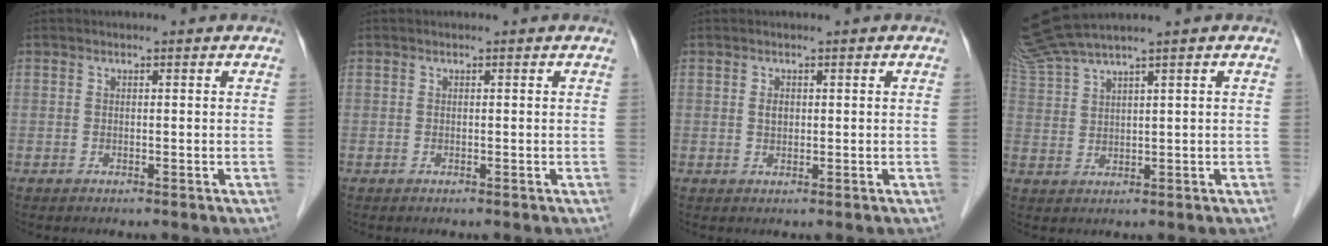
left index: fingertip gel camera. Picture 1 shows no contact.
{"total": 0.0}
{"total": 1.1, "force": [0.3, 0.8, 0.7], "torque": [-0.011, 0.001, 0.006]}
{"total": 6.7, "force": [5.6, -1.3, 3.4], "torque": [-0.087, 0.014, 0.120]}